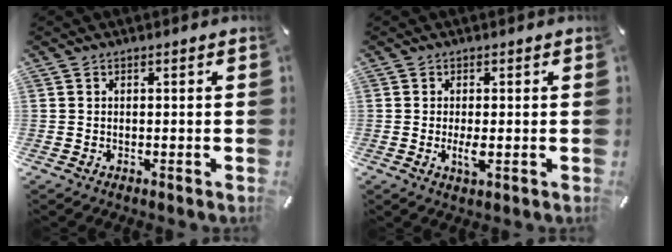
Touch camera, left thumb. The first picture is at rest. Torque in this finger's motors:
{"motor_torque": [0.00, 0.03, 0.01, 0.00, 0.00]}